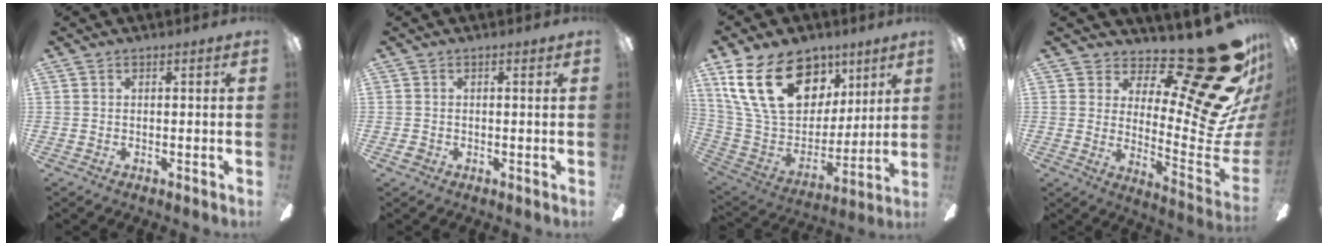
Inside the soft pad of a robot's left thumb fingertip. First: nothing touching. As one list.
[{"total": 1.0, "force": [-0.3, 0.9, 0.3], "torque": [-0.005, 0.005, -0.007]}, {"total": 25.8, "force": [12.5, 16.4, 15.6], "torque": [-0.300, -0.052, 0.228]}, {"total": 27.0, "force": [16.7, 8.2, 19.6], "torque": [-0.225, -0.146, 0.286]}]